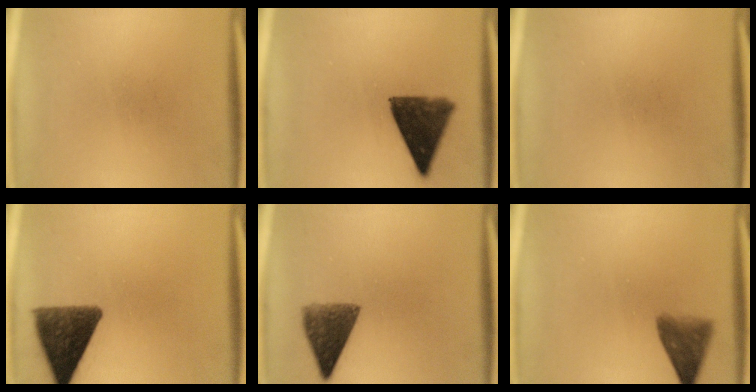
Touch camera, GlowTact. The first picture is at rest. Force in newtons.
{"total": 10.9}
{"total": 0.0}
{"total": 11.2}
{"total": 7.2}
{"total": 5.2}